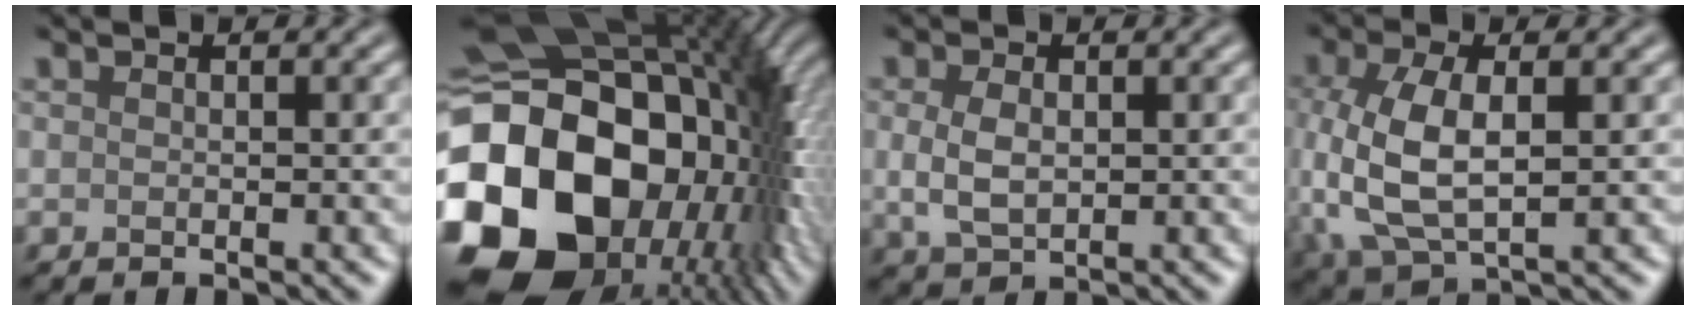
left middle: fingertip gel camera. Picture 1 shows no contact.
{"total": 21.2, "force": [-4.0, 15.8, 13.6], "torque": [-0.291, -0.039, -0.053]}
{"total": 3.2, "force": [0.2, 2.0, 2.4], "torque": [-0.059, 0.000, 0.005]}
{"total": 7.7, "force": [-0.3, 4.1, 6.5], "torque": [-0.157, -0.003, -0.003]}